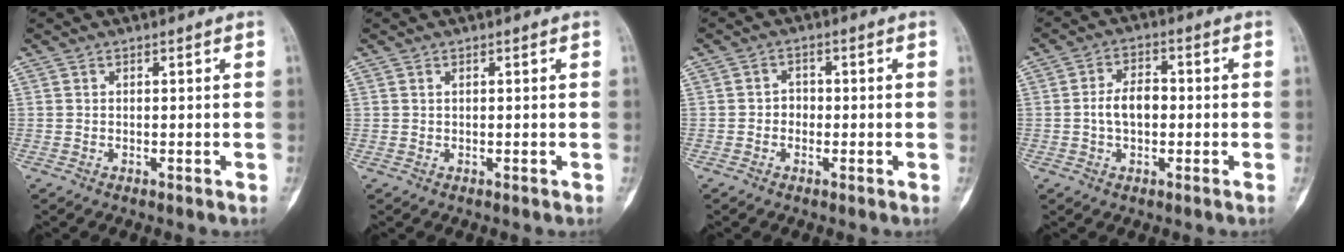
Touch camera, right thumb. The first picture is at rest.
{"total": 0.0}
{"total": 2.3, "force": [-0.6, 2.0, 0.9], "torque": [0.008, 0.010, -0.017]}
{"total": 5.9, "force": [-0.6, 3.4, 4.8], "torque": [-0.084, 0.019, -0.015]}